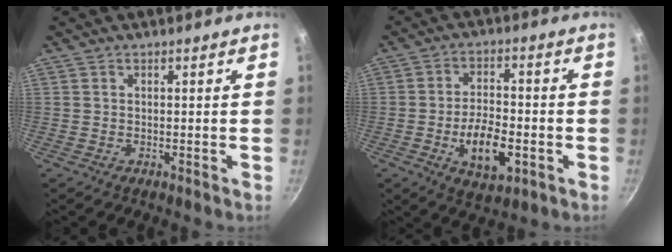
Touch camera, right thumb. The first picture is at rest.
{"total": 10.2, "force": [-3.1, 5.1, 8.3], "torque": [-0.128, 0.013, -0.049]}